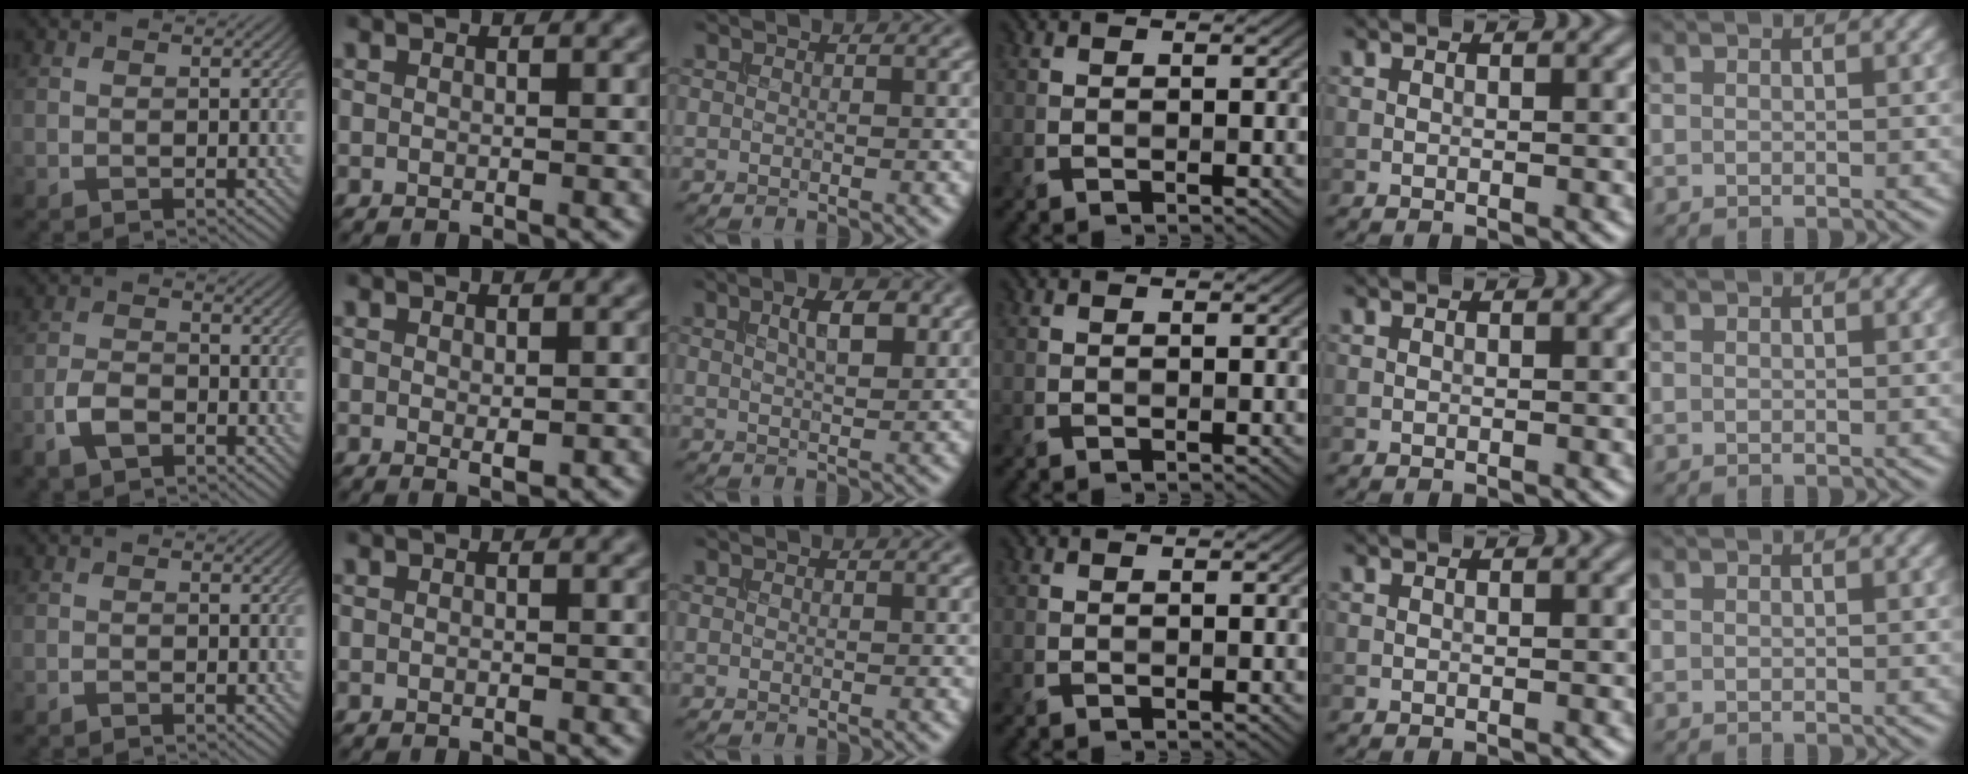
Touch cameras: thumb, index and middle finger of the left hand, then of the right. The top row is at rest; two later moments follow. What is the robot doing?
{"motion": "extract", "object": "file holder"}